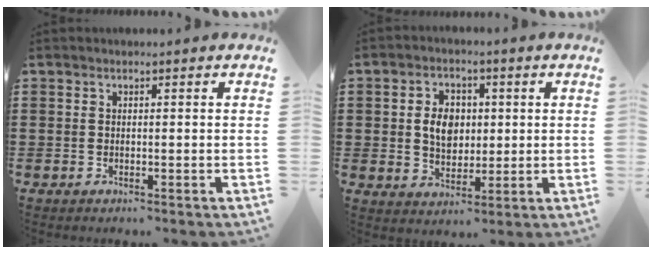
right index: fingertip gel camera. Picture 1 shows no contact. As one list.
[{"total": 5.8, "force": [0.6, 4.3, 3.8], "torque": [-0.077, 0.012, 0.006]}]